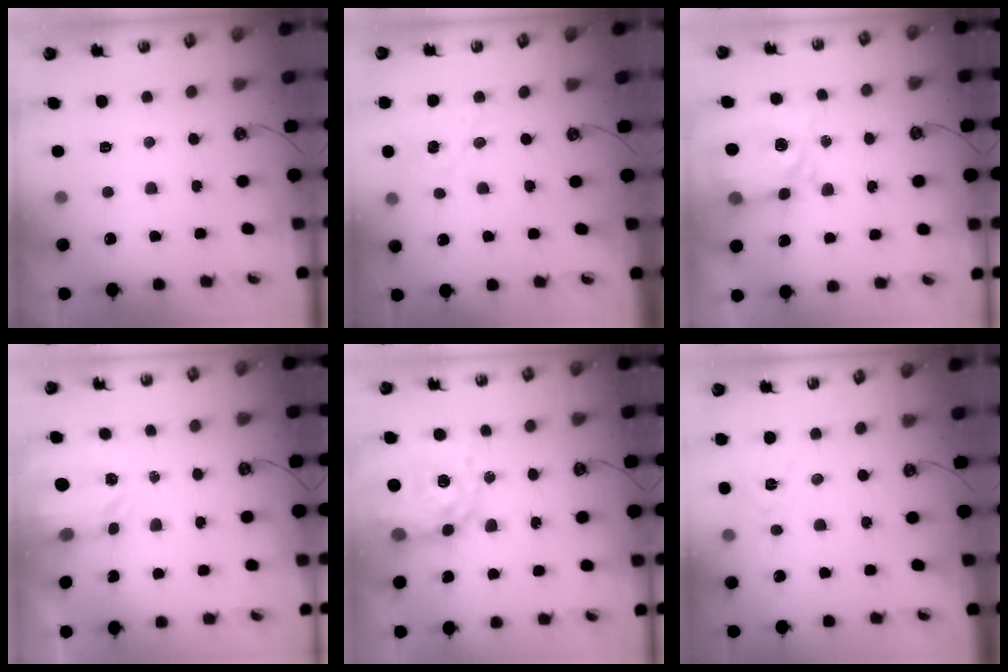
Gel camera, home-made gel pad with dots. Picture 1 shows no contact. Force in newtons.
{"total": 2.5, "press": 2.5, "slide": 0.3}
{"total": 7.4, "press": 7.4, "slide": 0.7}
{"total": 3.9, "press": 3.9, "slide": 0.5}
{"total": 14.5, "press": 14.4, "slide": 1.2}
{"total": 7.2, "press": 7.1, "slide": 0.9}